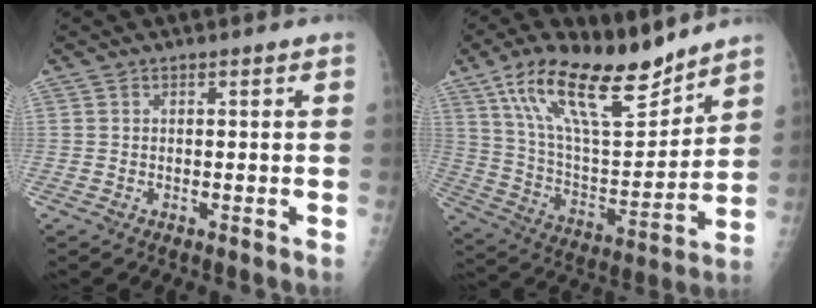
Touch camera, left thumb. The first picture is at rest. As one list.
[{"total": 21.4, "force": [14.9, 7.3, 13.5], "torque": [-0.199, -0.066, 0.268]}]